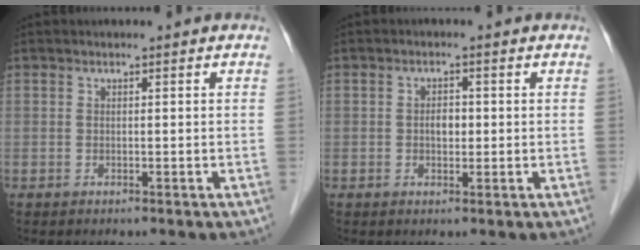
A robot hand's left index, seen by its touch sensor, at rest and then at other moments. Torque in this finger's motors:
{"motor_torque": [0.06, 0.01, 0.01, 0.02]}